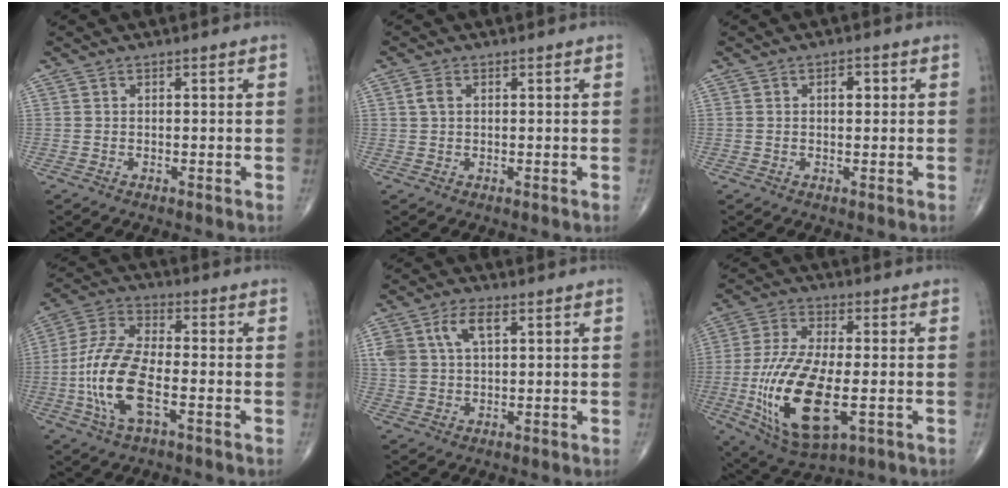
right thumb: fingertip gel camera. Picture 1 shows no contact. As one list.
[{"total": 2.0, "force": [0.5, 1.3, 1.4], "torque": [-0.029, 0.005, 0.010]}, {"total": 2.4, "force": [0.5, 1.3, 1.9], "torque": [-0.026, 0.008, 0.005]}, {"total": 14.1, "force": [-3.7, 5.8, 12.3], "torque": [-0.269, 0.019, -0.073]}, {"total": 7.9, "force": [3.0, 4.3, 5.9], "torque": [-0.122, 0.004, 0.059]}, {"total": 19.0, "force": [-4.0, 8.0, 16.8], "torque": [-0.340, -0.008, -0.056]}]